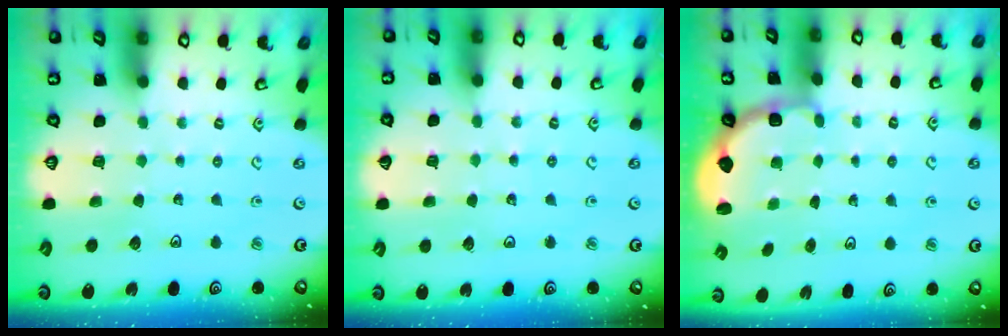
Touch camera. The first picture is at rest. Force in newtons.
{"total": 2.6, "press": 2.6, "slide": 0.2}
{"total": 2.6, "press": 2.1, "slide": 1.5}